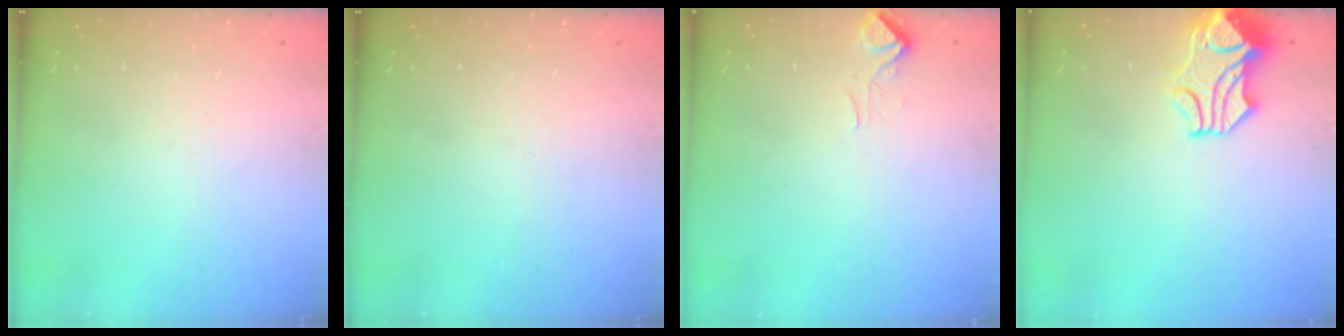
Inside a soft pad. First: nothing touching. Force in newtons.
{"total": 0.0}
{"total": 2.6, "press": 2.5, "slide": 0.7}
{"total": 1.7, "press": 1.1, "slide": 1.3}